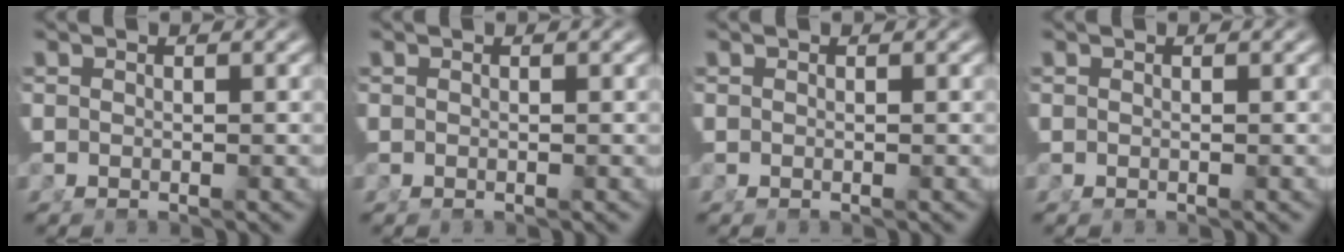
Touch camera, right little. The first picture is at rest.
{"total": 0.0}
{"total": 0.0}
{"total": 0.0}